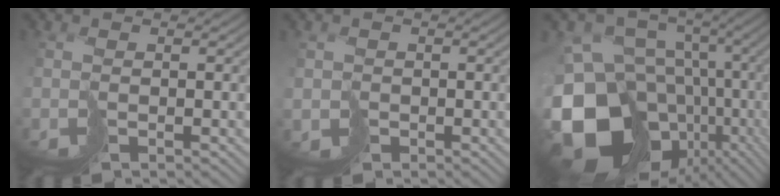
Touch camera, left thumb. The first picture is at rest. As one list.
[{"total": 1.4, "force": [-0.6, 1.3, 0.0], "torque": [-0.004, -0.005, -0.014]}, {"total": 17.6, "force": [-5.2, 13.6, 9.8], "torque": [-0.232, -0.031, -0.048]}]